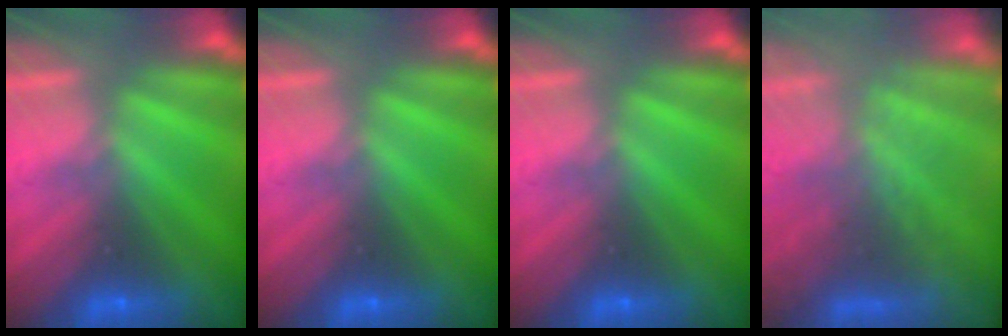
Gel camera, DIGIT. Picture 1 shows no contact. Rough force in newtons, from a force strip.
{"total": 0.0}
{"total": 0.0}
{"total": 10.7}